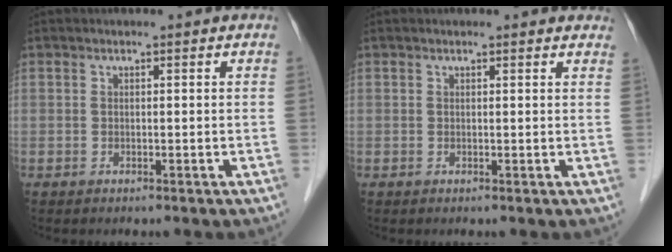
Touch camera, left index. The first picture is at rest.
{"total": 2.7, "force": [2.5, 0.7, 0.7], "torque": [-0.008, 0.000, 0.013]}